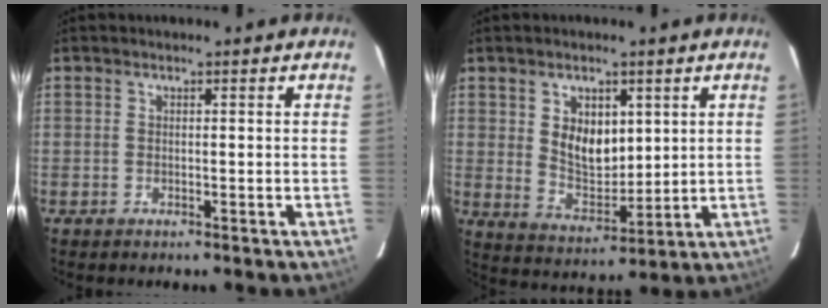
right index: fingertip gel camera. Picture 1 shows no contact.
{"total": 8.7, "force": [2.8, 5.7, 5.9], "torque": [-0.102, -0.003, 0.065]}